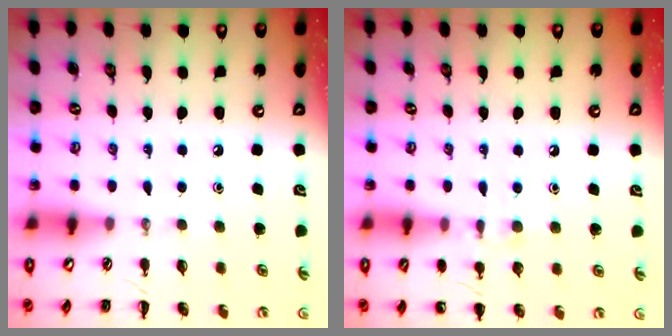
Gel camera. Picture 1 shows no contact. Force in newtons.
{"total": 6.7, "press": 6.5, "slide": 1.7}